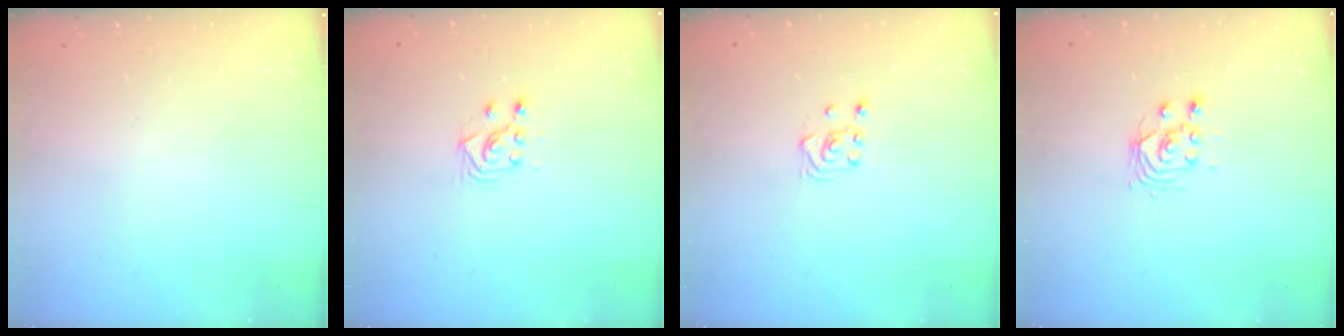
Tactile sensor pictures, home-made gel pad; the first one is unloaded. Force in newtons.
{"total": 3.7, "press": 3.6, "slide": 0.9}
{"total": 3.1, "press": 3.0, "slide": 0.8}
{"total": 3.1, "press": 3.0, "slide": 0.3}